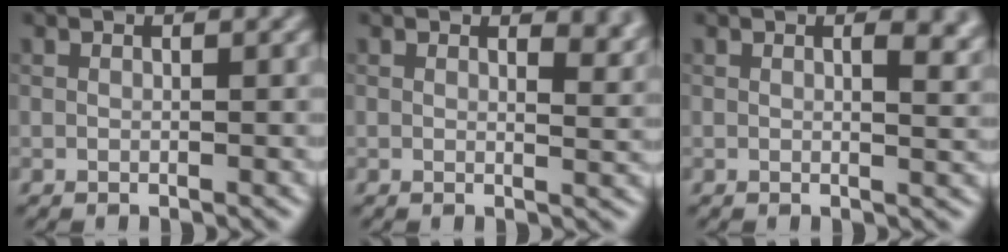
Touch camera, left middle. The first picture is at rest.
{"total": 2.6, "force": [1.8, 1.1, 1.5], "torque": [-0.018, -0.007, 0.026]}
{"total": 2.7, "force": [1.1, 1.0, 2.2], "torque": [-0.022, -0.002, 0.017]}